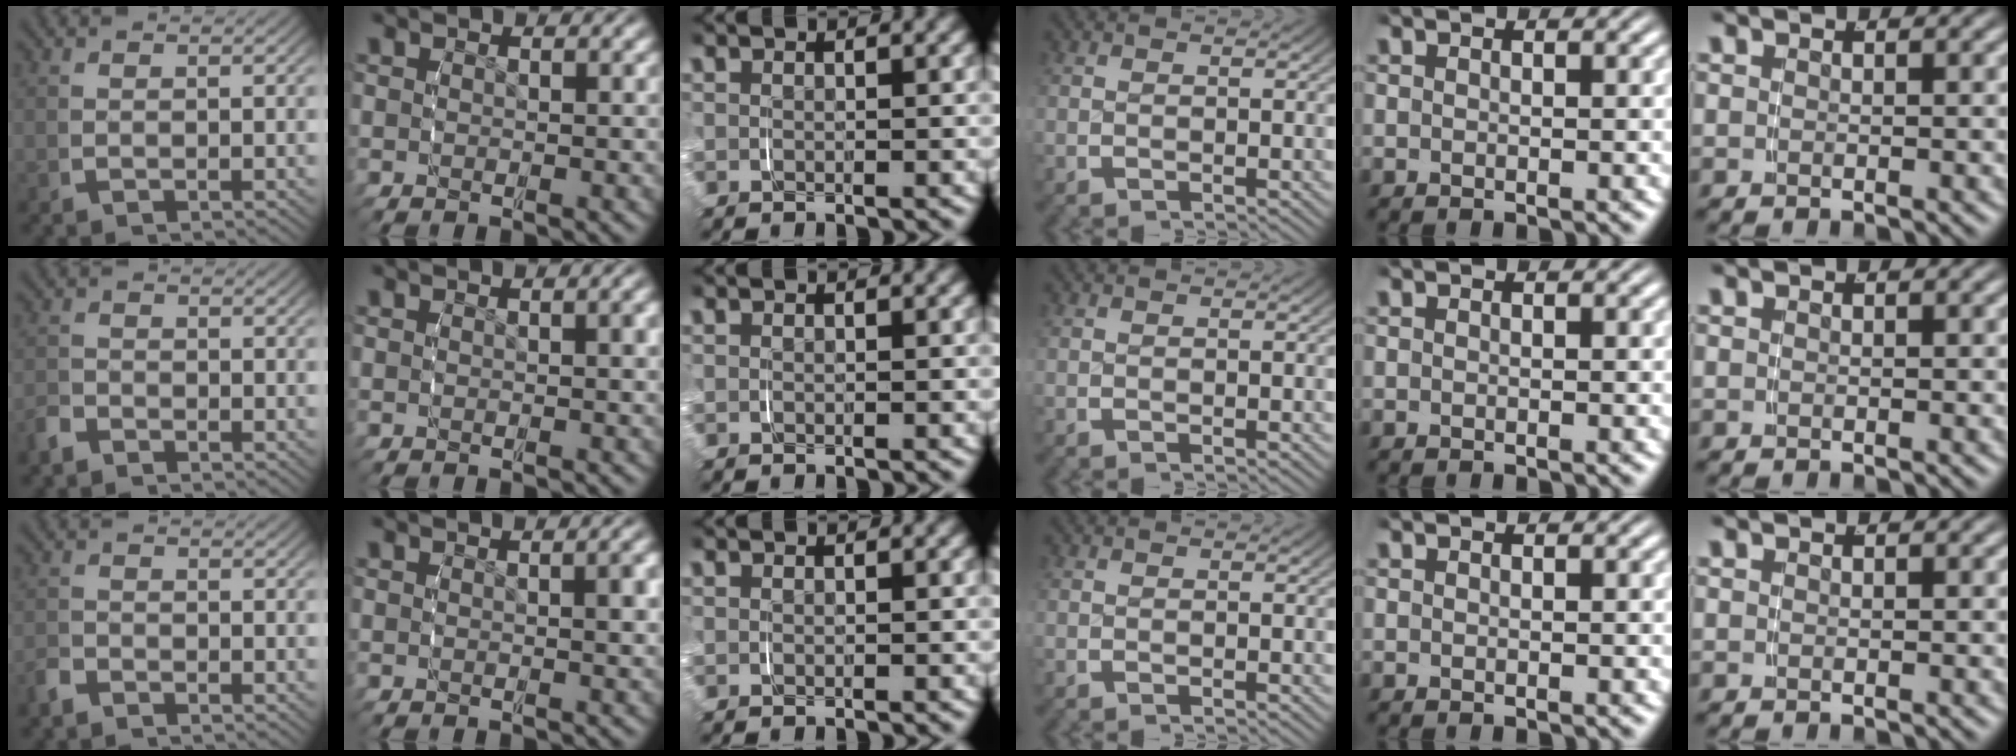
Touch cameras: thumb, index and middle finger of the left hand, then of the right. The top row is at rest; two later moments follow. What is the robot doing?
{"motion": "grasp_and_lifting", "object": "lipstick"}